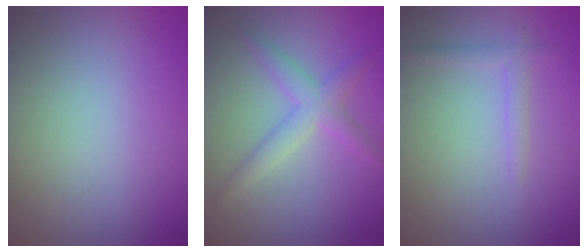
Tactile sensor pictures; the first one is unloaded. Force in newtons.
{"total": 2.8, "press": 2.8, "slide": 0.1}
{"total": 1.3, "press": 1.3, "slide": 0.1}